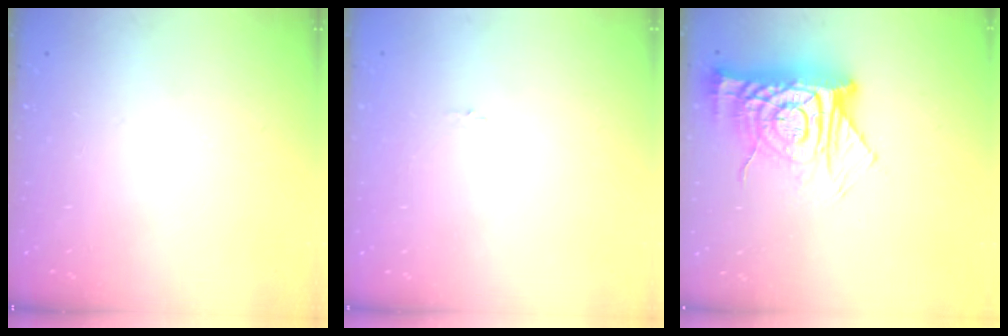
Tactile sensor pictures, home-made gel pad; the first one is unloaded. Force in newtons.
{"total": 0.8, "press": 0.8, "slide": 0.2}
{"total": 17.9, "press": 17.8, "slide": 1.7}